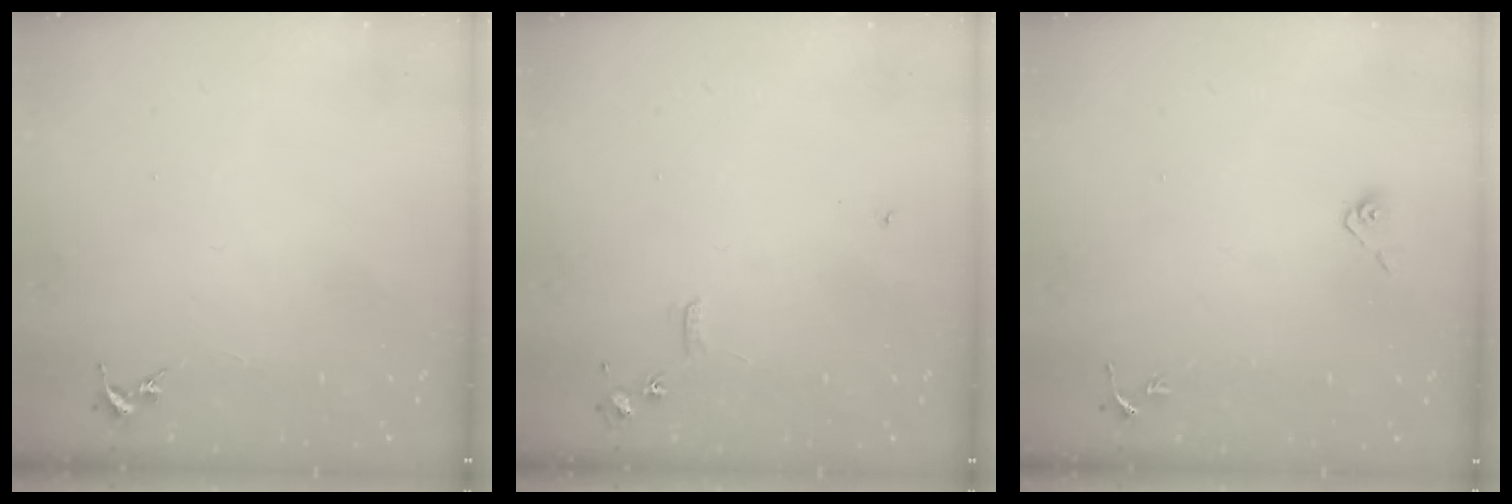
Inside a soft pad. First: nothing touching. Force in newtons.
{"total": 5.9, "press": 5.9, "slide": 0.7}
{"total": 5.0, "press": 4.4, "slide": 2.3}